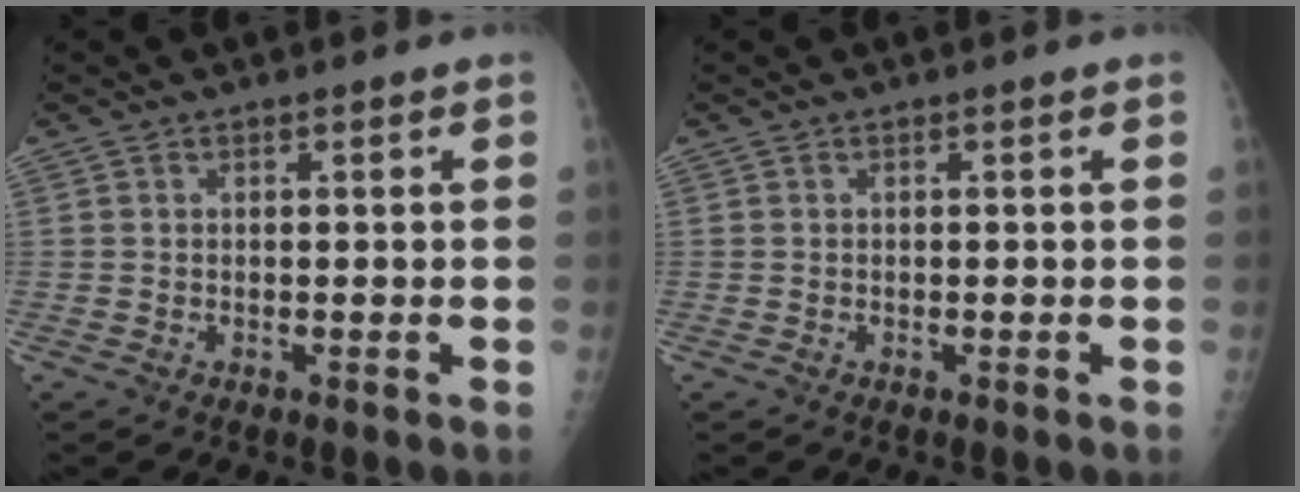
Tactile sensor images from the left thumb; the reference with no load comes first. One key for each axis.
{"total": 0.0}